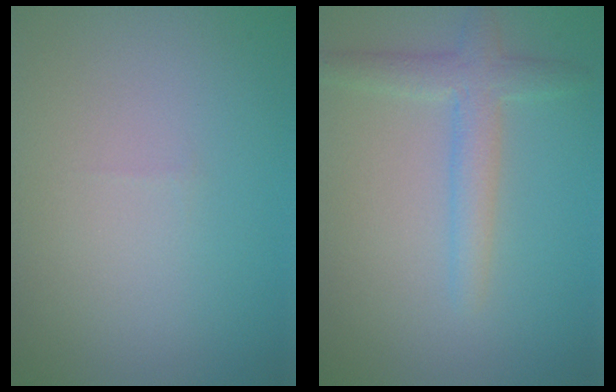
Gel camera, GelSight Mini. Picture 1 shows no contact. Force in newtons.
{"total": 3.0, "press": 3.0, "slide": 0.2}